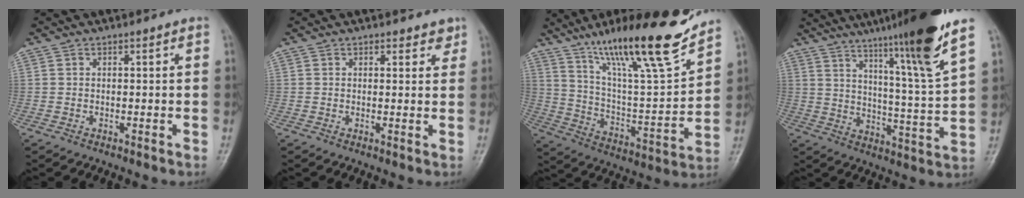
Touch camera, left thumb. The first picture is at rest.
{"total": 2.5, "force": [1.8, 1.4, 0.9], "torque": [0.012, -0.009, 0.020]}
{"total": 22.5, "force": [16.5, 3.4, 15.0], "torque": [-0.221, -0.077, 0.283]}
{"total": 19.0, "force": [13.0, -0.3, 13.8], "torque": [-0.201, -0.066, 0.194]}